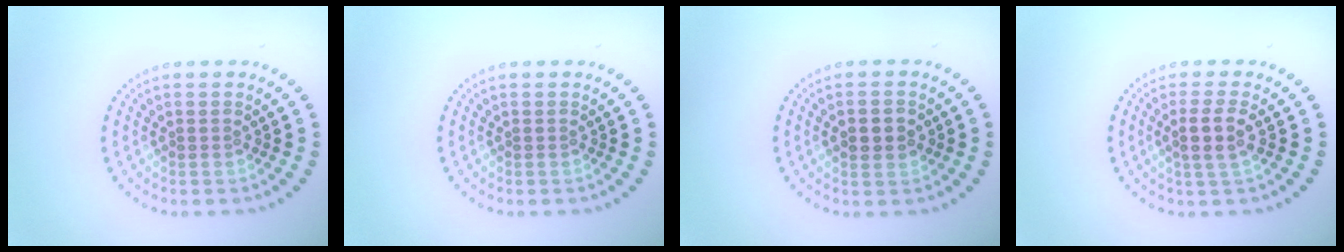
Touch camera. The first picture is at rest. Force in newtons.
{"total": 0.0}
{"total": 2.4, "press": 2.4, "slide": 0.1}
{"total": 2.5, "press": 2.2, "slide": 1.2}